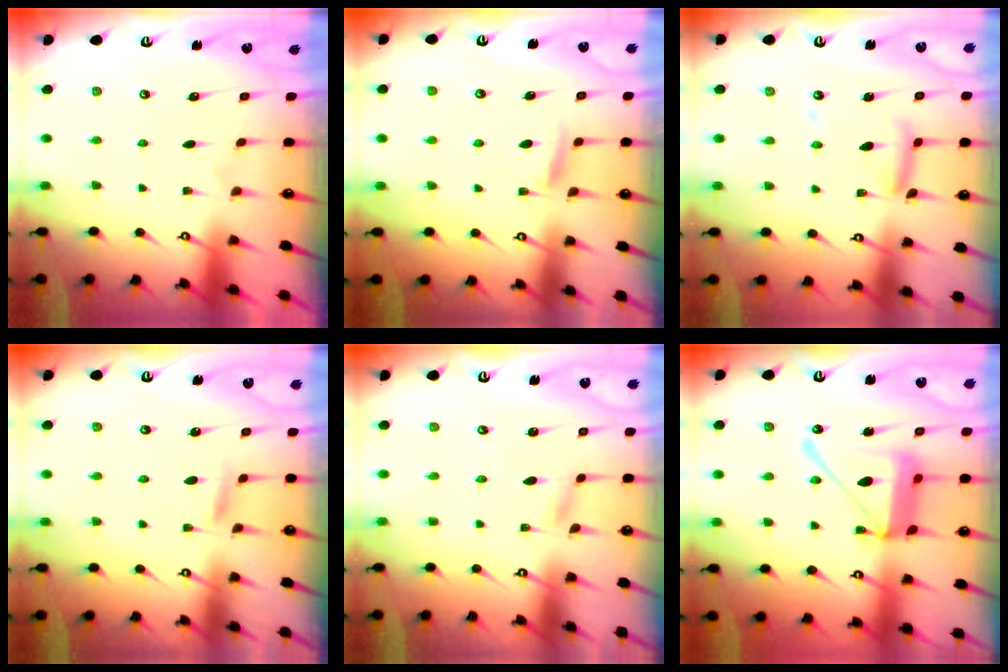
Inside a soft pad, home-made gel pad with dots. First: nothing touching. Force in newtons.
{"total": 5.8, "press": 5.7, "slide": 0.9}
{"total": 11.7, "press": 11.7, "slide": 1.2}
{"total": 5.5, "press": 5.4, "slide": 0.6}
{"total": 1.2, "press": 1.2, "slide": 0.1}
{"total": 16.8, "press": 16.7, "slide": 1.9}